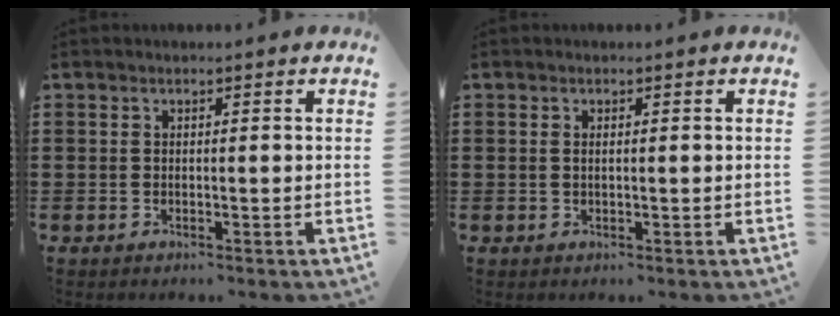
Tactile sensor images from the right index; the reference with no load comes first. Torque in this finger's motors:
{"motor_torque": [-0.58, 1.02, -0.02, 0.00]}